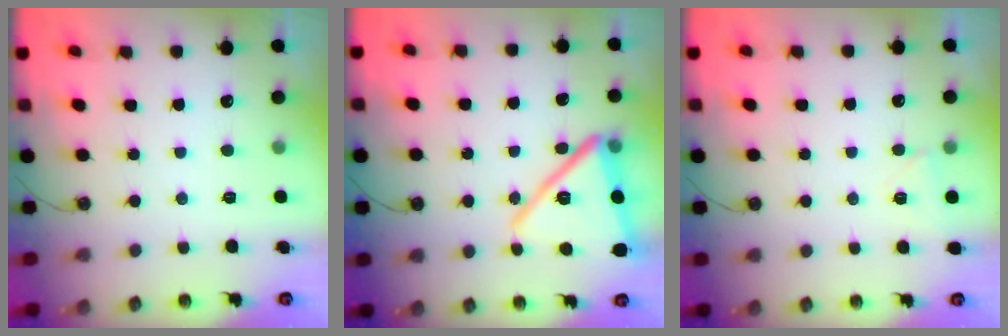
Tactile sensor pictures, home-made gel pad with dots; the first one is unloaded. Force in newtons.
{"total": 17.5, "press": 16.8, "slide": 5.1}
{"total": 3.5, "press": 3.4, "slide": 0.6}